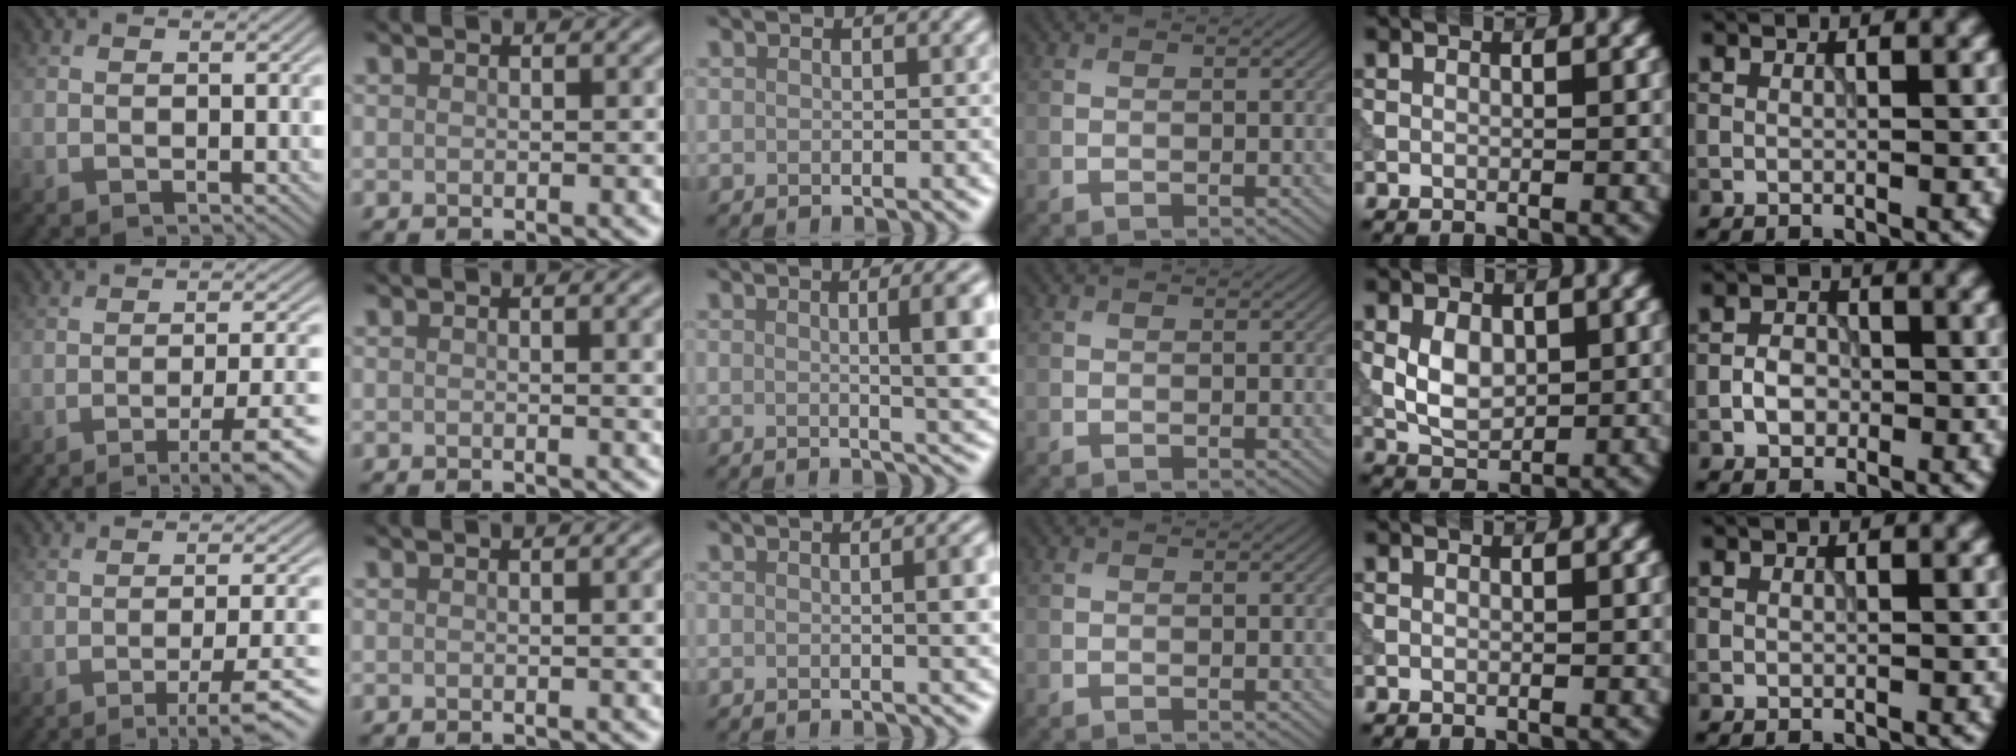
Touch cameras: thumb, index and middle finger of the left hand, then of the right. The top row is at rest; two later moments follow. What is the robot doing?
{"motion": "dispense", "object": "syringe"}